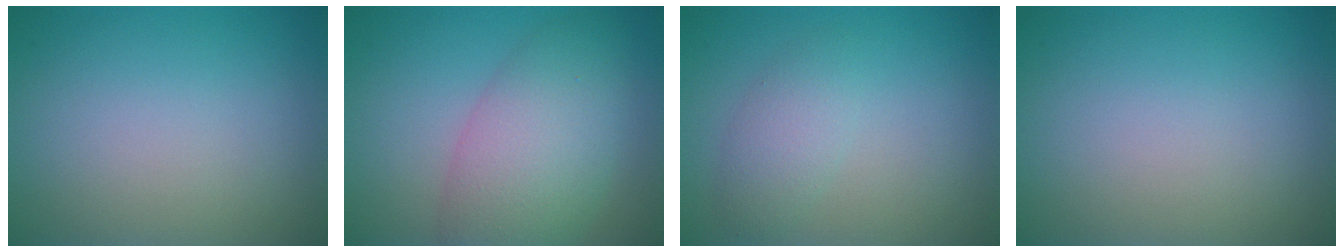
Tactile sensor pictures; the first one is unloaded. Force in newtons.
{"total": 7.0, "press": 7.0, "slide": 0.3}
{"total": 2.3, "press": 2.3, "slide": 0.1}
{"total": 0.0}